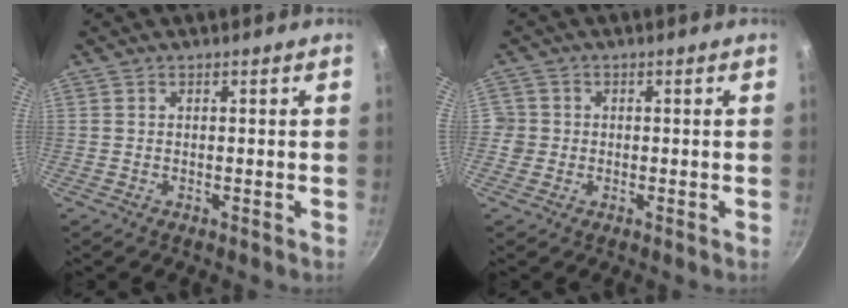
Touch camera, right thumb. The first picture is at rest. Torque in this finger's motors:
{"motor_torque": [0.20, 0.12, 0.44, 0.07, 0.03]}